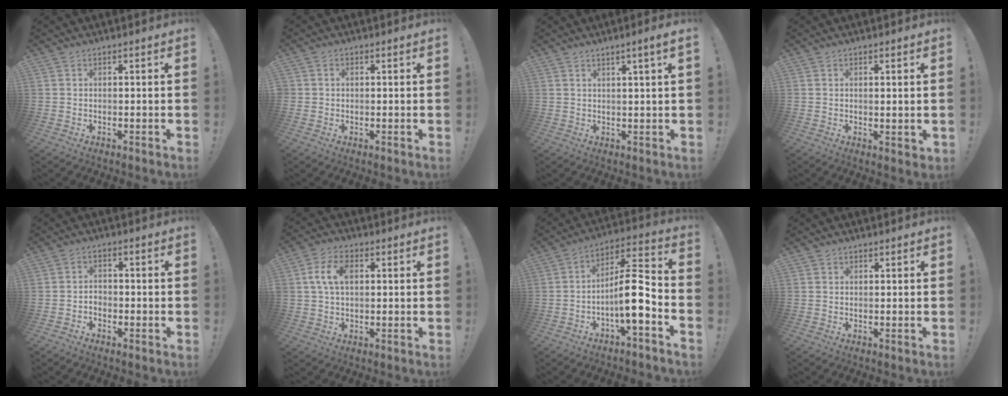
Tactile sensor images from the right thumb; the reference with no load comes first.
{"total": 0.9, "force": [-0.1, 0.9, 0.1], "torque": [-0.008, 0.005, 0.000]}
{"total": 3.4, "force": [1.8, -0.3, 2.9], "torque": [-0.043, -0.008, 0.027]}
{"total": 1.7, "force": [1.1, 0.6, 1.2], "torque": [-0.011, -0.006, 0.018]}
{"total": 2.4, "force": [-1.8, 1.4, 0.6], "torque": [-0.020, 0.009, -0.031]}
{"total": 8.0, "force": [1.6, 5.0, 6.1], "torque": [-0.113, 0.010, 0.029]}
{"total": 13.5, "force": [-3.9, 3.6, 12.4], "torque": [-0.211, 0.022, -0.063]}
{"total": 0.8, "force": [0.6, 0.5, 0.0], "torque": [0.005, -0.003, 0.011]}